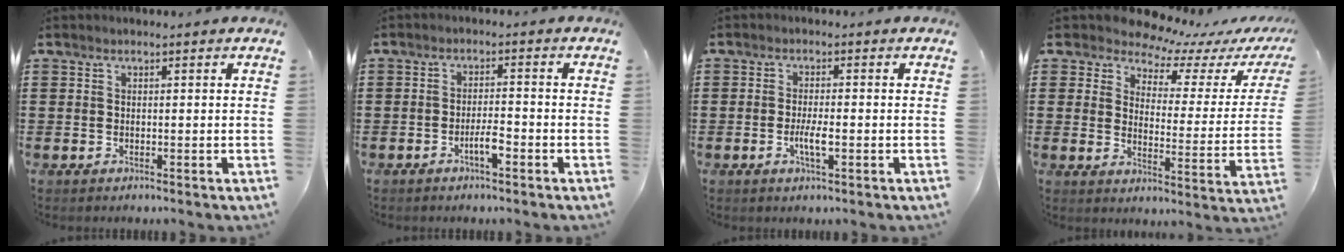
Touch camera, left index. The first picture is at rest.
{"total": 3.4, "force": [-1.8, 0.7, 2.8], "torque": [-0.055, 0.004, -0.034]}
{"total": 3.3, "force": [-0.9, 0.7, 3.1], "torque": [-0.060, -0.002, -0.018]}
{"total": 7.0, "force": [6.5, 2.2, 1.3], "torque": [-0.050, -0.047, 0.111]}